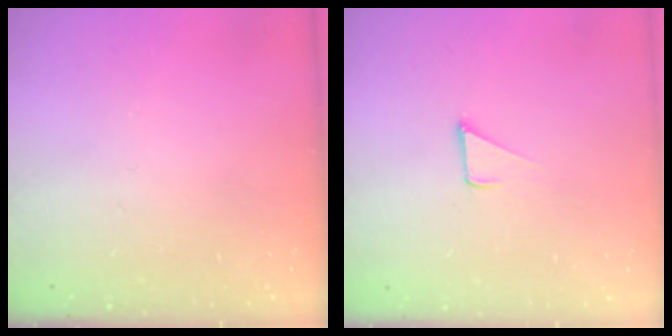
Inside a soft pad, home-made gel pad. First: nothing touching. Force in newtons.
{"total": 3.2, "press": 3.2, "slide": 0.1}